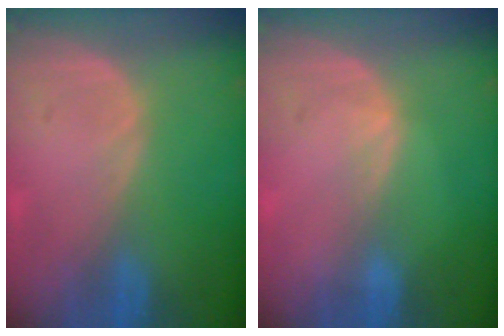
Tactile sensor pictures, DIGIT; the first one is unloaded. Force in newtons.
{"total": 0.9, "press": 0.8, "slide": 0.2}